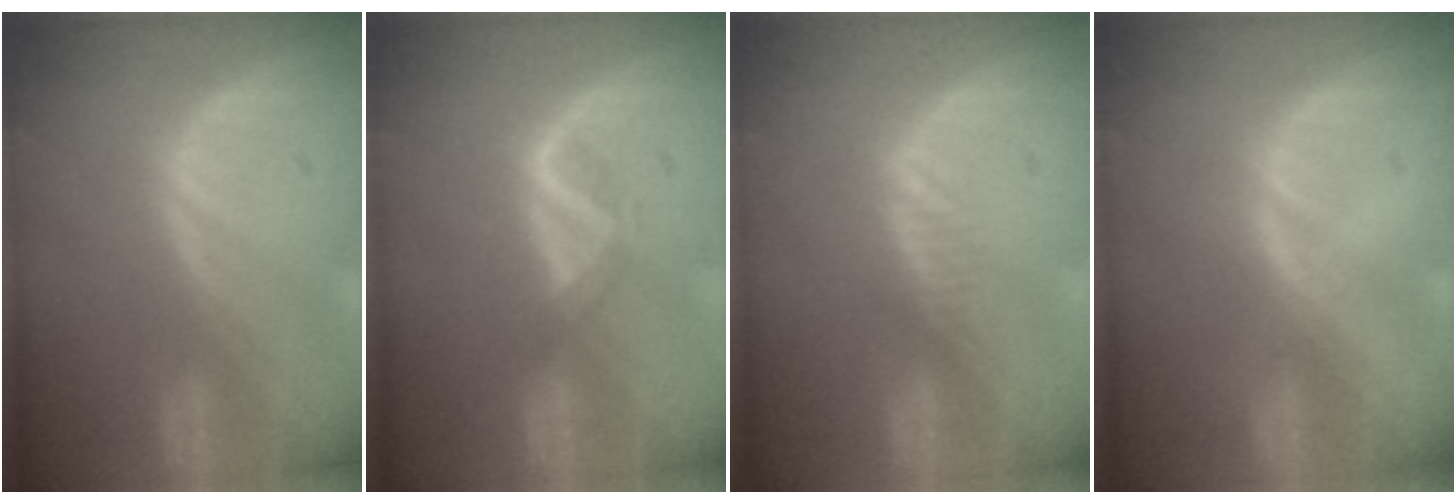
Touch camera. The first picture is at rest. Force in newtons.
{"total": 2.1, "press": 2.0, "slide": 0.6}
{"total": 1.3, "press": 1.1, "slide": 0.7}
{"total": 0.7, "press": 0.5, "slide": 0.4}